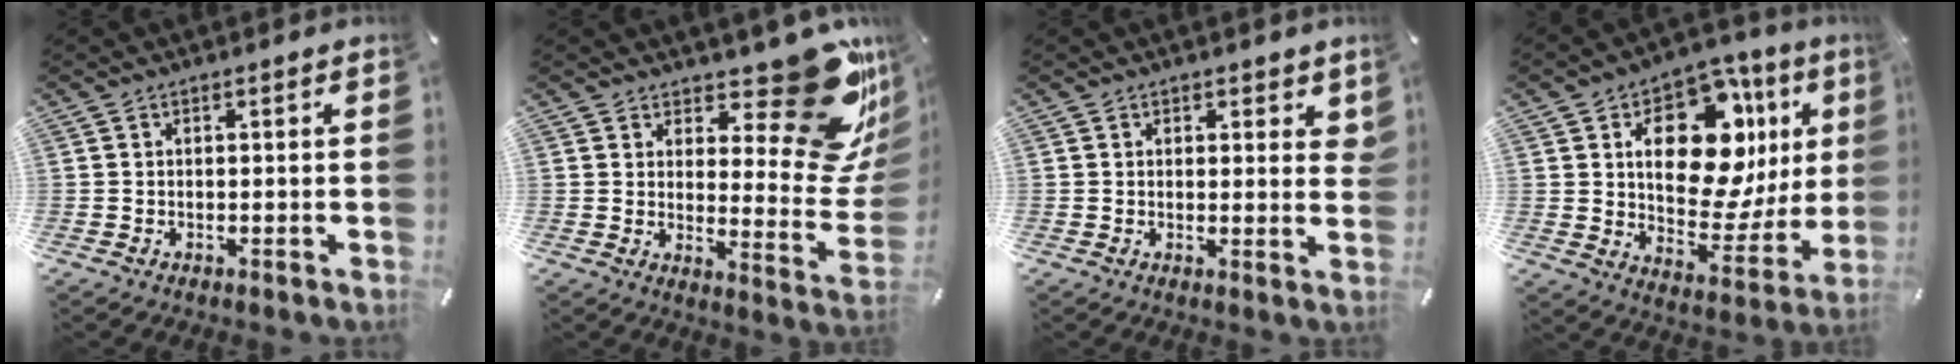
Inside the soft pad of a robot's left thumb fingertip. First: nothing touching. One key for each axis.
{"total": 20.6, "fx": 12.5, "fy": 8.3, "fz": 14.1, "tx": -0.142, "ty": -0.110, "tz": 0.204}
{"total": 2.3, "fx": 1.4, "fy": 1.4, "fz": 1.1, "tx": 0.000, "ty": -0.006, "tz": 0.021}
{"total": 19.4, "fx": 6.7, "fy": 11.5, "fz": 14.1, "tx": -0.194, "ty": -0.043, "tz": 0.112}